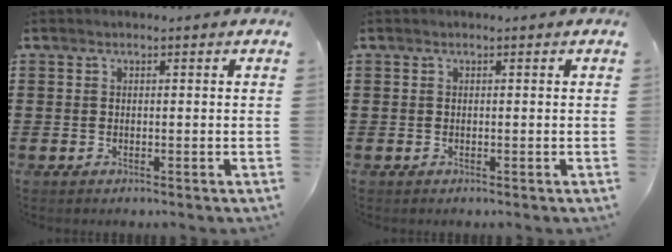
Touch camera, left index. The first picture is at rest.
{"total": 0.0}